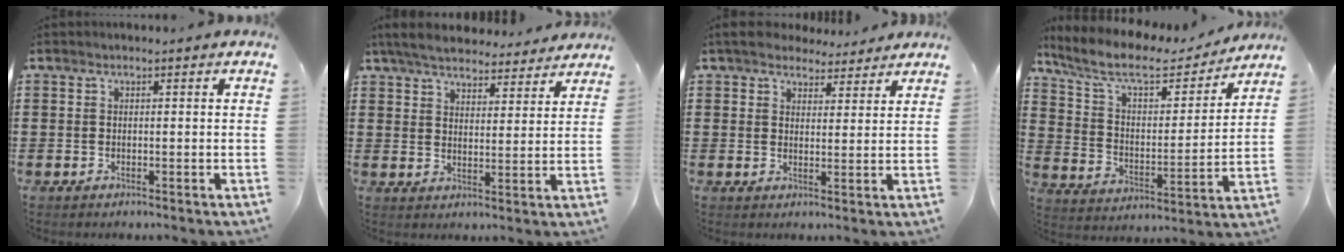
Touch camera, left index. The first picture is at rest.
{"total": 5.9, "force": [5.5, 1.1, 1.6], "torque": [-0.054, -0.021, 0.100]}
{"total": 5.0, "force": [4.4, 1.9, 1.3], "torque": [-0.041, -0.005, 0.083]}
{"total": 9.3, "force": [7.7, 2.3, 4.7], "torque": [-0.123, -0.039, 0.128]}